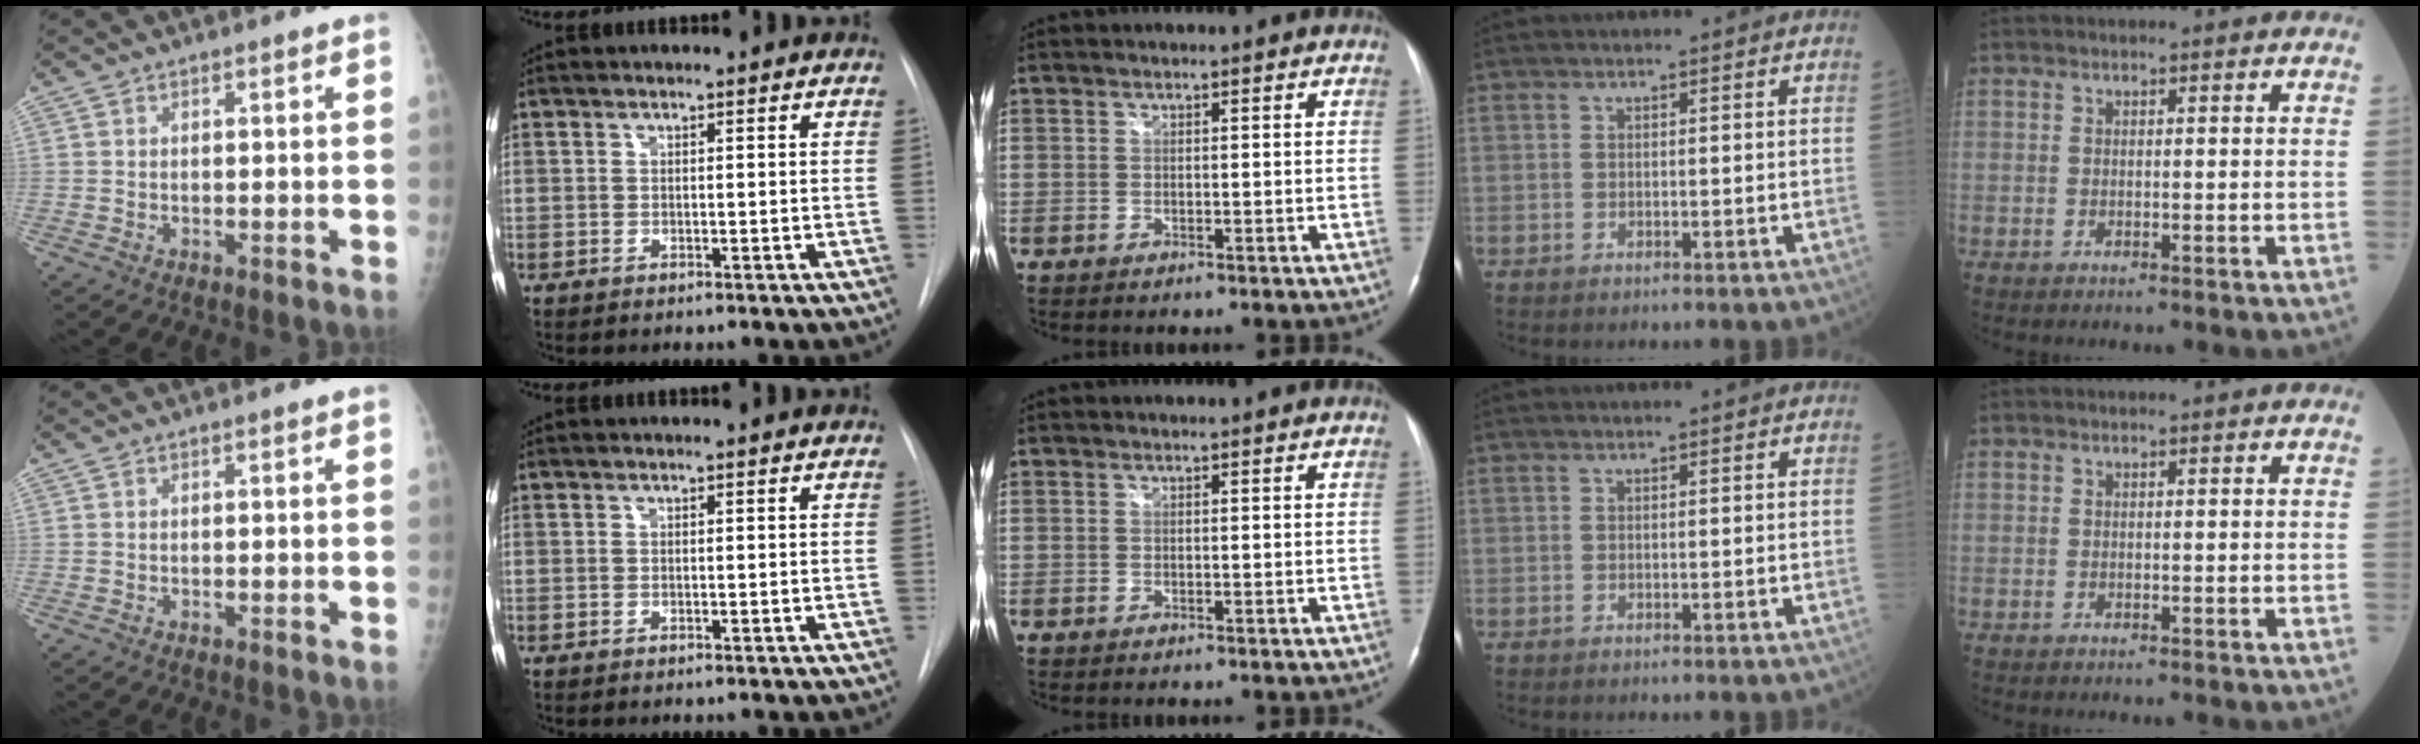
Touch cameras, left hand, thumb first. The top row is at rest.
{}